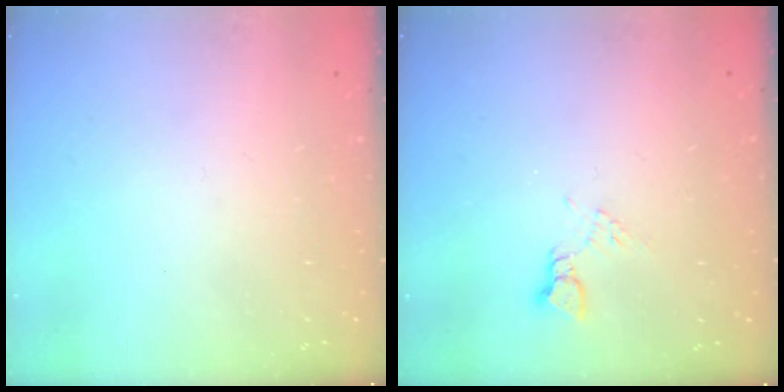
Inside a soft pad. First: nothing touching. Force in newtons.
{"total": 3.6, "press": 3.6, "slide": 0.5}